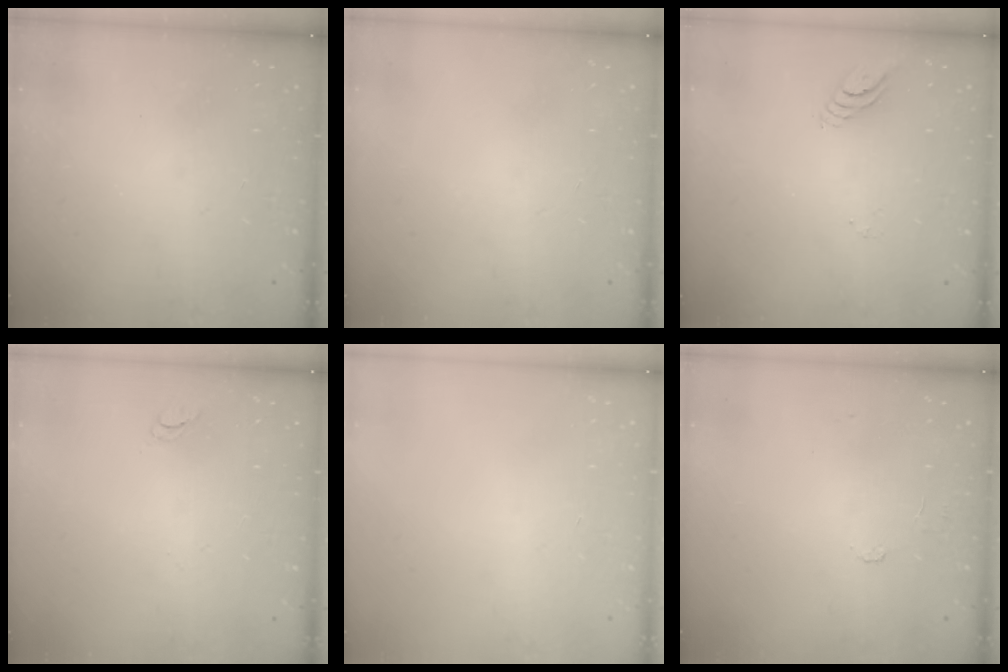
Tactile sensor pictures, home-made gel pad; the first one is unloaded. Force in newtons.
{"total": 0.0}
{"total": 4.2, "press": 4.2, "slide": 0.3}
{"total": 2.8, "press": 2.8, "slide": 0.3}
{"total": 0.0}
{"total": 4.1, "press": 4.1, "slide": 0.3}